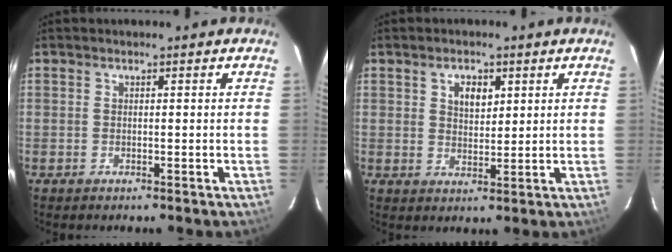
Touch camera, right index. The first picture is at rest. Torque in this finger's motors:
{"motor_torque": [-0.13, 0.08, -0.04, 0.00]}